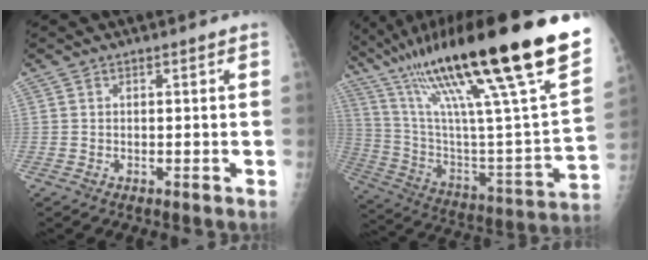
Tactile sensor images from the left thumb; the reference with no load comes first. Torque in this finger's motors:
{"motor_torque": [3.82, 1.21, 1.27, -1.50, 0.60]}